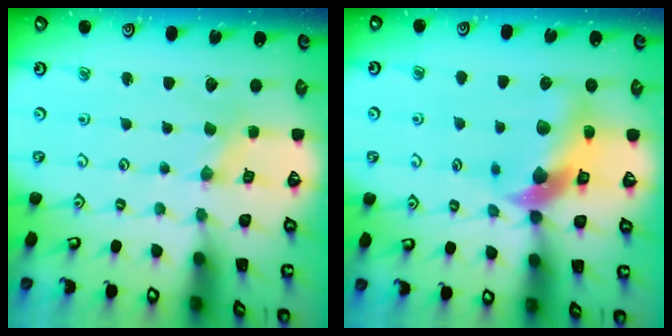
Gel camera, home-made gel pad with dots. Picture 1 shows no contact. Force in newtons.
{"total": 11.1, "press": 11.0, "slide": 1.6}